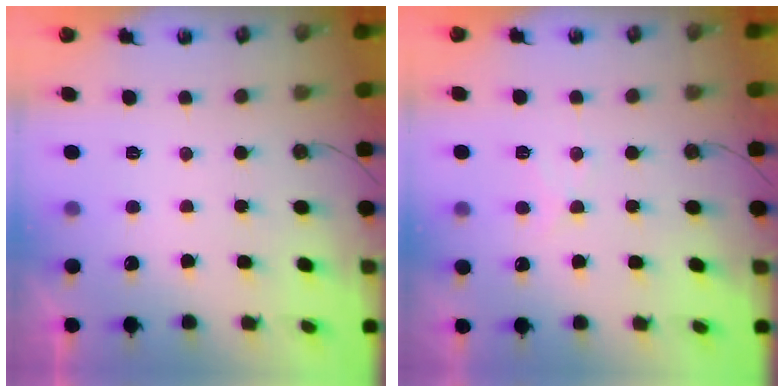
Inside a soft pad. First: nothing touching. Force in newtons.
{"total": 7.9, "press": 7.9, "slide": 0.8}